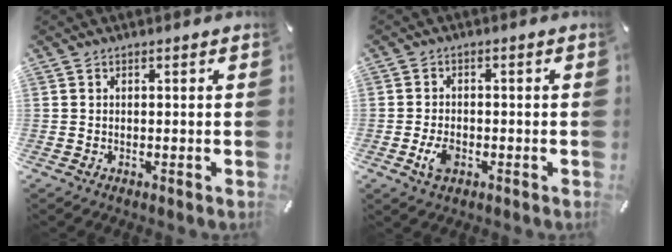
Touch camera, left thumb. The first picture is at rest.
{"total": 4.3, "force": [-1.6, 2.8, 2.9], "torque": [-0.068, 0.001, -0.032]}